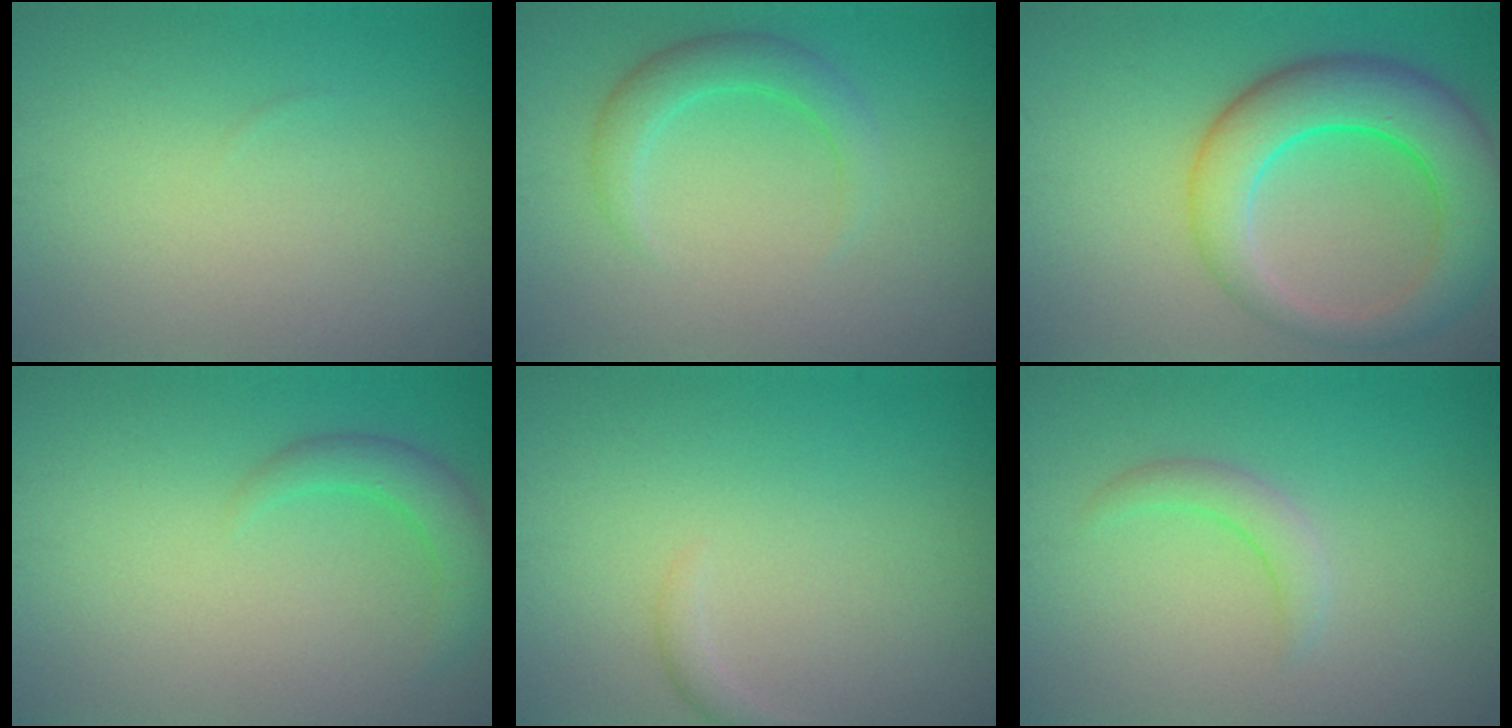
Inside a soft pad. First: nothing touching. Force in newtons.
{"total": 2.8, "press": 2.8, "slide": 0.2}
{"total": 8.0, "press": 8.0, "slide": 0.2}
{"total": 2.6, "press": 2.5, "slide": 0.2}
{"total": 0.9, "press": 0.9, "slide": 0.1}
{"total": 1.9, "press": 1.9, "slide": 0.1}